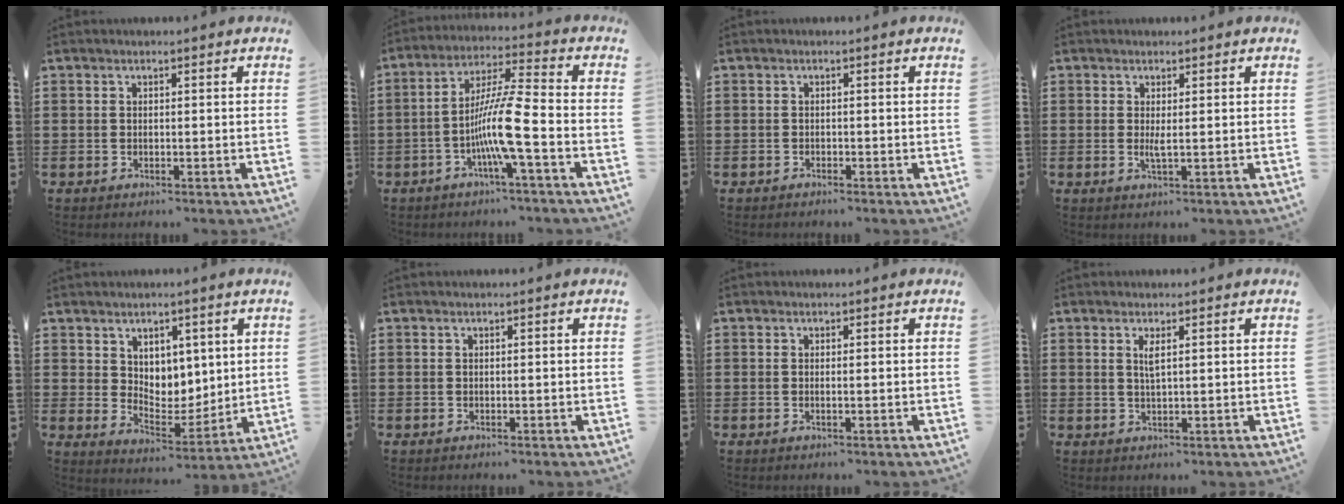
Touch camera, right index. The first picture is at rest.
{"total": 10.0, "force": [-3.5, 0.3, 9.4], "torque": [-0.195, -0.010, -0.074]}
{"total": 0.6, "force": [-0.6, 0.0, 0.1], "torque": [-0.004, -0.002, -0.013]}
{"total": 1.6, "force": [0.1, 0.1, 1.6], "torque": [-0.031, -0.006, 0.003]}
{"total": 5.2, "force": [3.6, 3.6, 0.8], "torque": [-0.031, -0.016, 0.066]}
{"total": 0.0}
{"total": 0.6, "force": [-0.1, -0.1, 0.5], "torque": [-0.010, -0.003, -0.002]}
{"total": 1.8, "force": [0.7, 0.3, 1.7], "torque": [-0.035, 0.001, 0.012]}